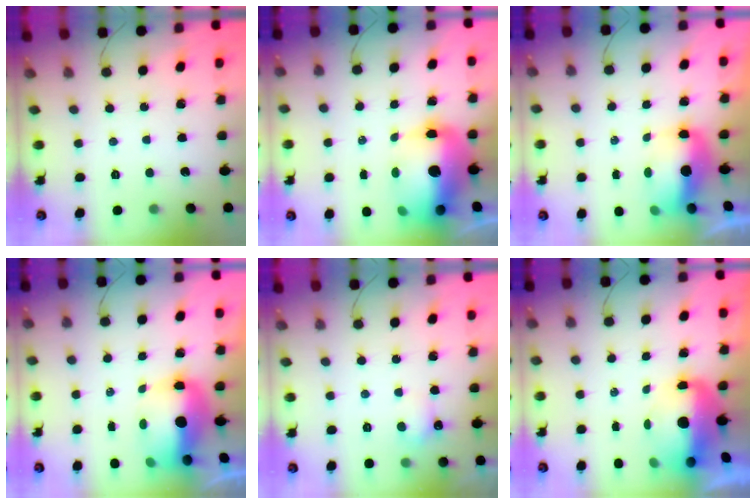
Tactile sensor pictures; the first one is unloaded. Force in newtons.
{"total": 15.3, "press": 14.9, "slide": 3.3}
{"total": 9.4, "press": 9.2, "slide": 2.0}
{"total": 9.6, "press": 9.4, "slide": 2.2}
{"total": 4.2, "press": 4.1, "slide": 1.2}
{"total": 14.6, "press": 9.4, "slide": 11.1}